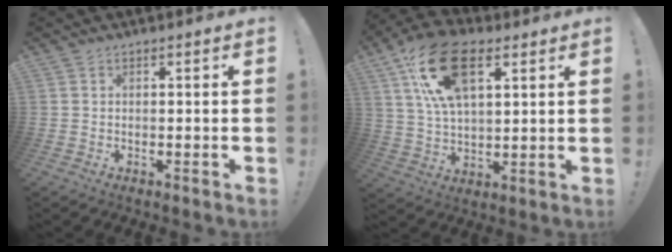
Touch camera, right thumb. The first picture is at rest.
{"total": 18.0, "force": [8.2, 9.1, 13.1], "torque": [-0.241, -0.021, 0.145]}